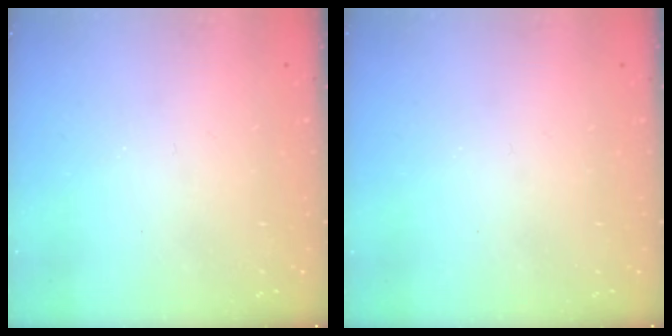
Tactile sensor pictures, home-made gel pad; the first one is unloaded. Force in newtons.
{"total": 0.0}